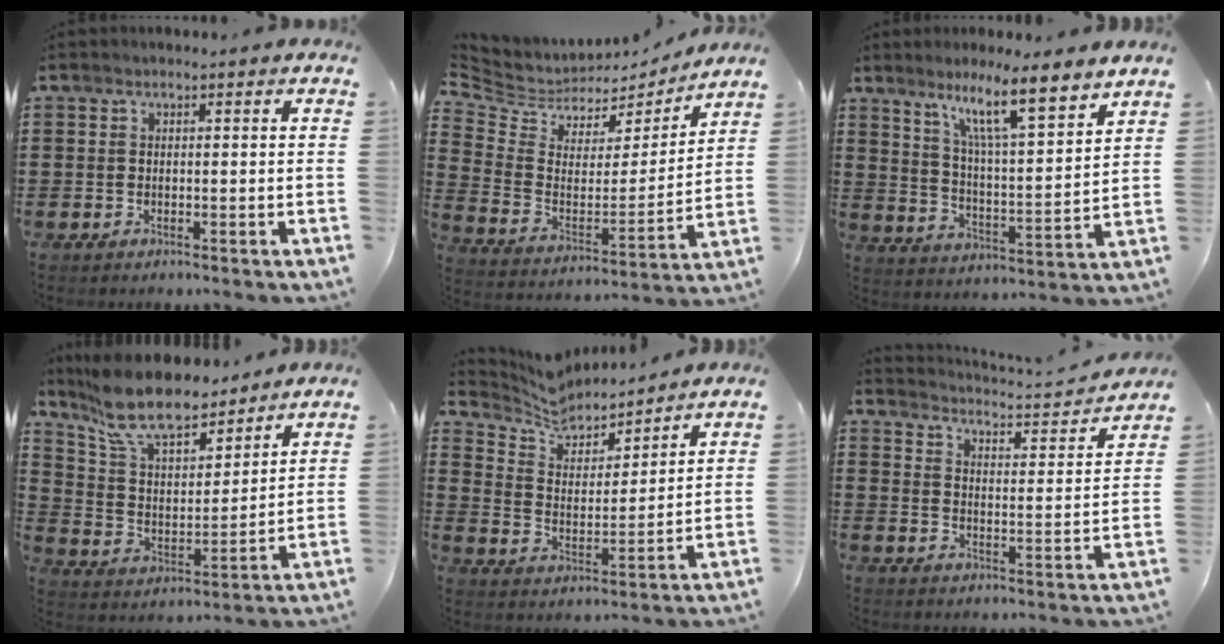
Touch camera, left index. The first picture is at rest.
{"total": 4.8, "force": [3.9, 2.7, 0.7], "torque": [-0.048, -0.032, 0.065]}
{"total": 10.5, "force": [7.9, 1.0, 6.8], "torque": [-0.131, -0.041, 0.130]}
{"total": 11.2, "force": [9.7, 2.9, 4.6], "torque": [-0.132, -0.045, 0.178]}
{"total": 6.2, "force": [5.8, 1.7, 1.3], "torque": [-0.059, -0.037, 0.100]}
{"total": 2.3, "force": [2.3, 0.0, 0.4], "torque": [-0.027, -0.028, 0.029]}